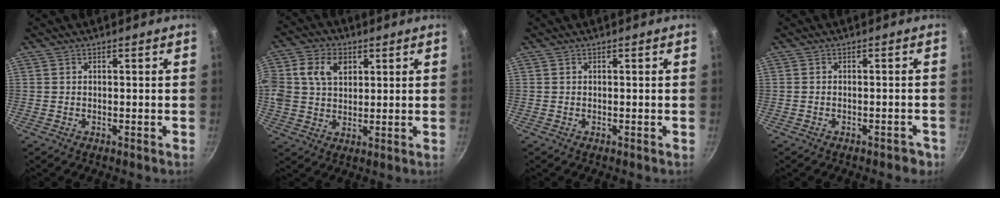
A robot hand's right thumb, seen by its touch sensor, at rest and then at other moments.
{"total": 11.2, "force": [3.3, 8.4, 6.6], "torque": [-0.125, 0.016, 0.054]}
{"total": 0.0}
{"total": 2.5, "force": [-1.7, 1.3, 1.4], "torque": [-0.007, 0.032, -0.006]}